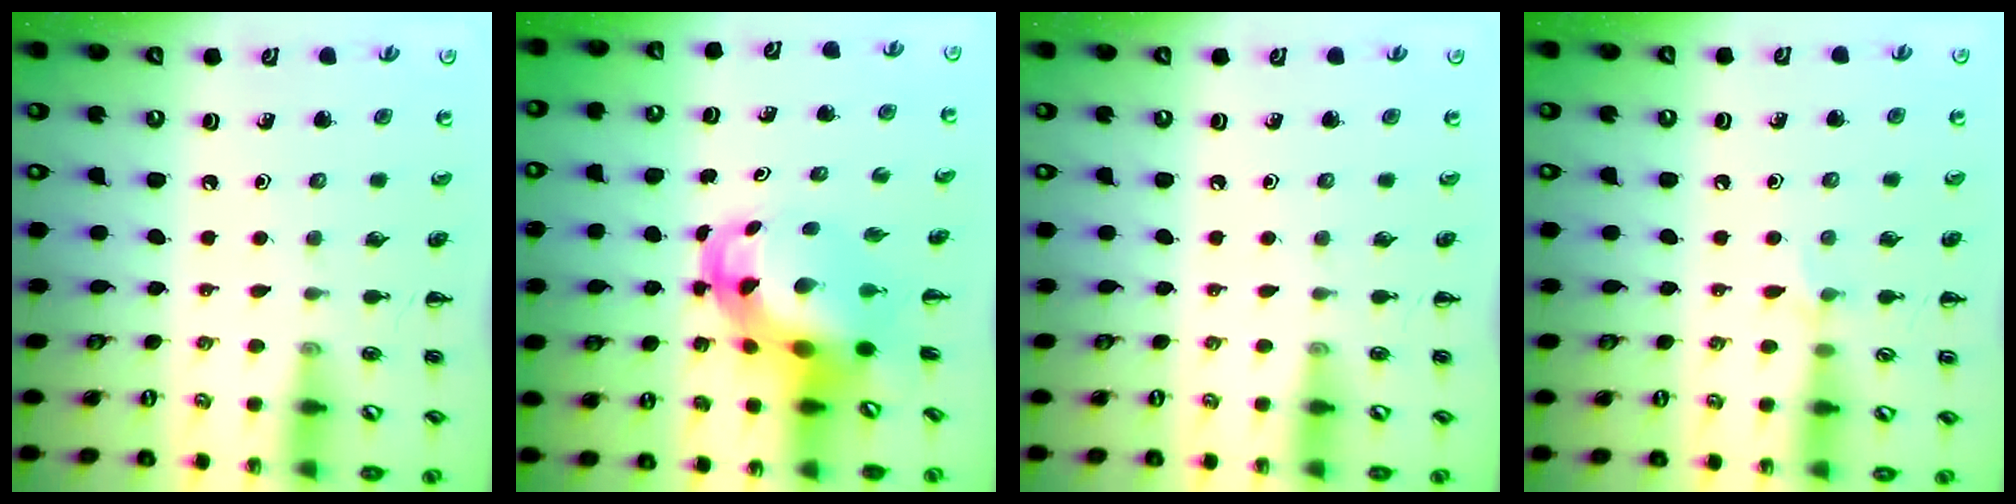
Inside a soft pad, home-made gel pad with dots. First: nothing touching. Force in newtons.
{"total": 4.8, "press": 4.5, "slide": 1.5}
{"total": 0.0}
{"total": 5.3, "press": 5.0, "slide": 1.7}